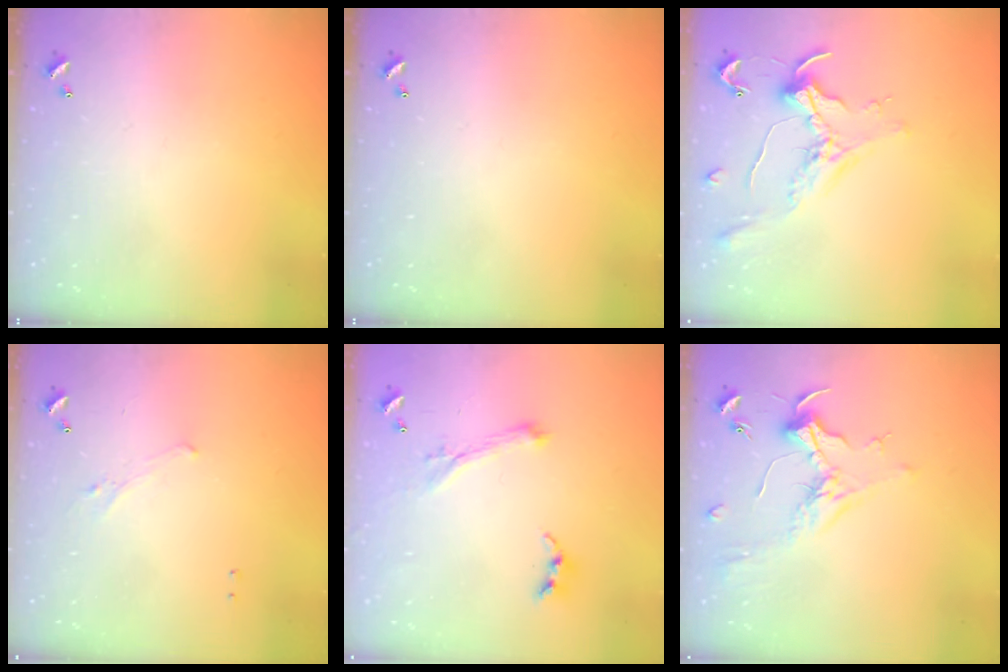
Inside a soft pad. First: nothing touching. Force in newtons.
{"total": 0.0}
{"total": 1.1, "press": 1.0, "slide": 0.4}
{"total": 1.2, "press": 0.9, "slide": 0.8}
{"total": 1.1, "press": 0.6, "slide": 0.9}
{"total": 2.0, "press": 1.9, "slide": 0.7}